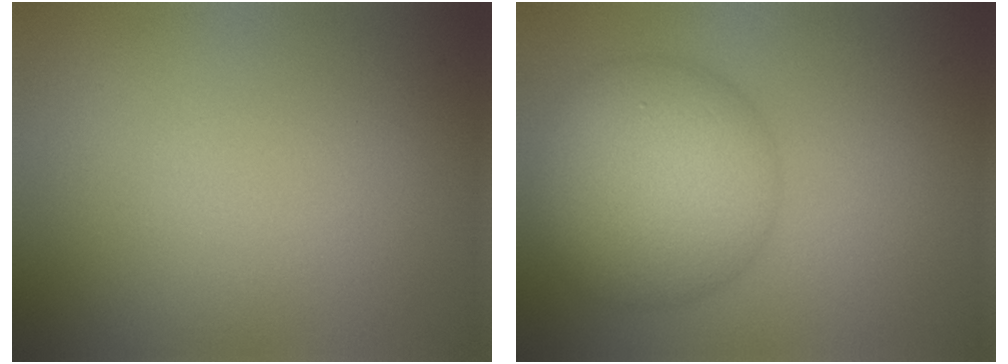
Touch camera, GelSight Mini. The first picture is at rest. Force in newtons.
{"total": 9.8, "press": 9.8, "slide": 0.2}